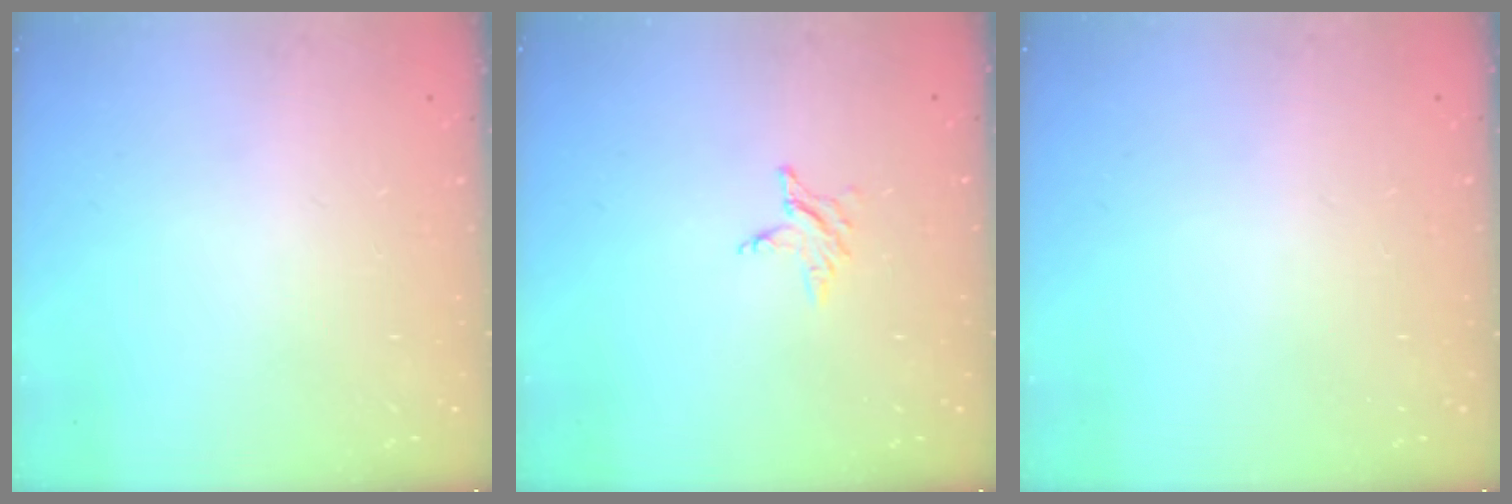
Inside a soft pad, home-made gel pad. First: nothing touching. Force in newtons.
{"total": 2.9, "press": 2.9, "slide": 0.3}
{"total": 0.0}